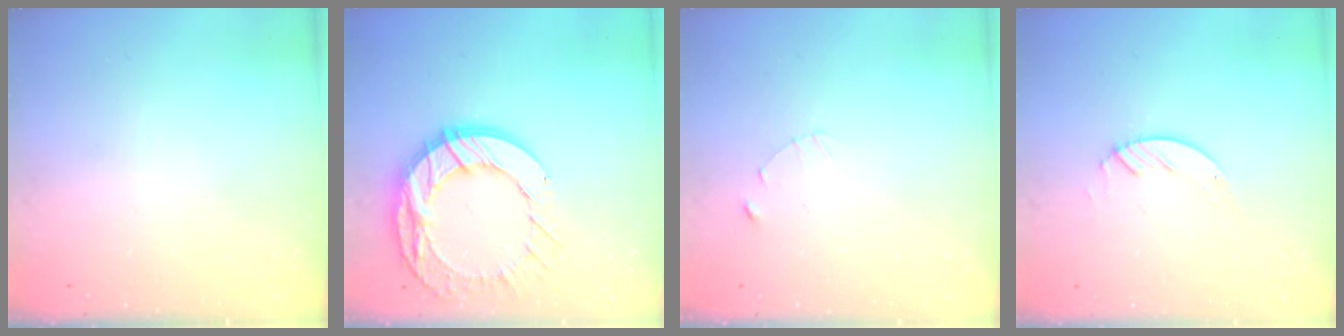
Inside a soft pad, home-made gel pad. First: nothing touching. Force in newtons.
{"total": 18.3, "press": 18.3, "slide": 1.6}
{"total": 1.2, "press": 1.1, "slide": 0.2}
{"total": 2.7, "press": 2.7, "slide": 0.2}